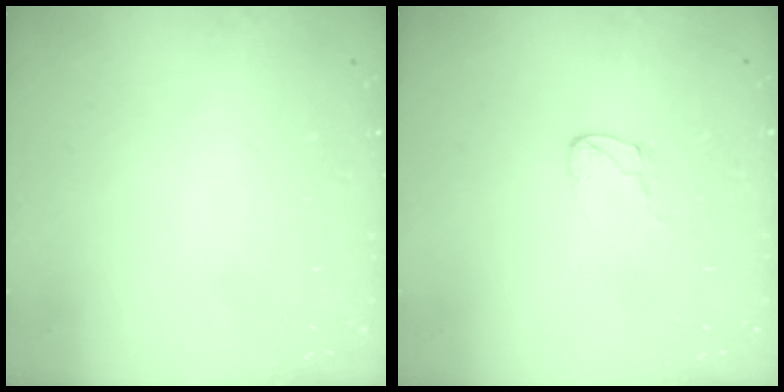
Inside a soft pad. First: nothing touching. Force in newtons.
{"total": 3.7, "press": 3.6, "slide": 0.3}